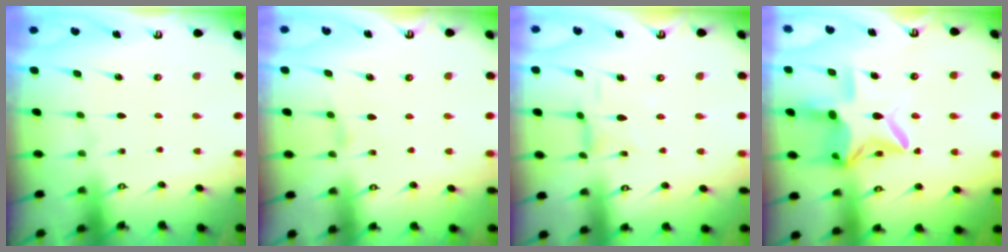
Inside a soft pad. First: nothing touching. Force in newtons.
{"total": 1.7, "press": 1.7, "slide": 0.4}
{"total": 1.7, "press": 1.7, "slide": 0.4}
{"total": 14.2, "press": 14.0, "slide": 2.0}